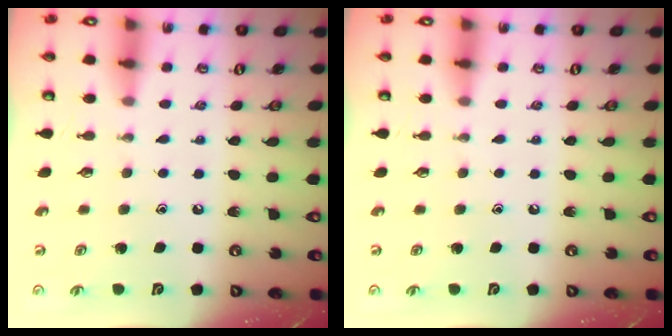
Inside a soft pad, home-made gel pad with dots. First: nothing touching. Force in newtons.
{"total": 0.0}